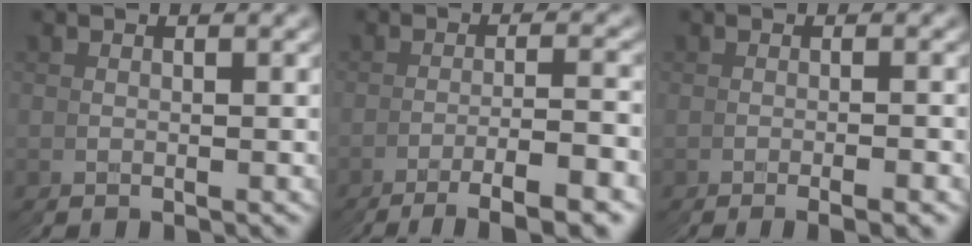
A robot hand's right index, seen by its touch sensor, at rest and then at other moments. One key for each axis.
{"total": 5.4, "fx": -3.9, "fy": -1.8, "fz": 3.3, "tx": -0.048, "ty": 0.011, "tz": -0.071}
{"total": 1.8, "fx": -0.4, "fy": -1.7, "fz": 0.6, "tx": -0.013, "ty": 0.013, "tz": -0.015}